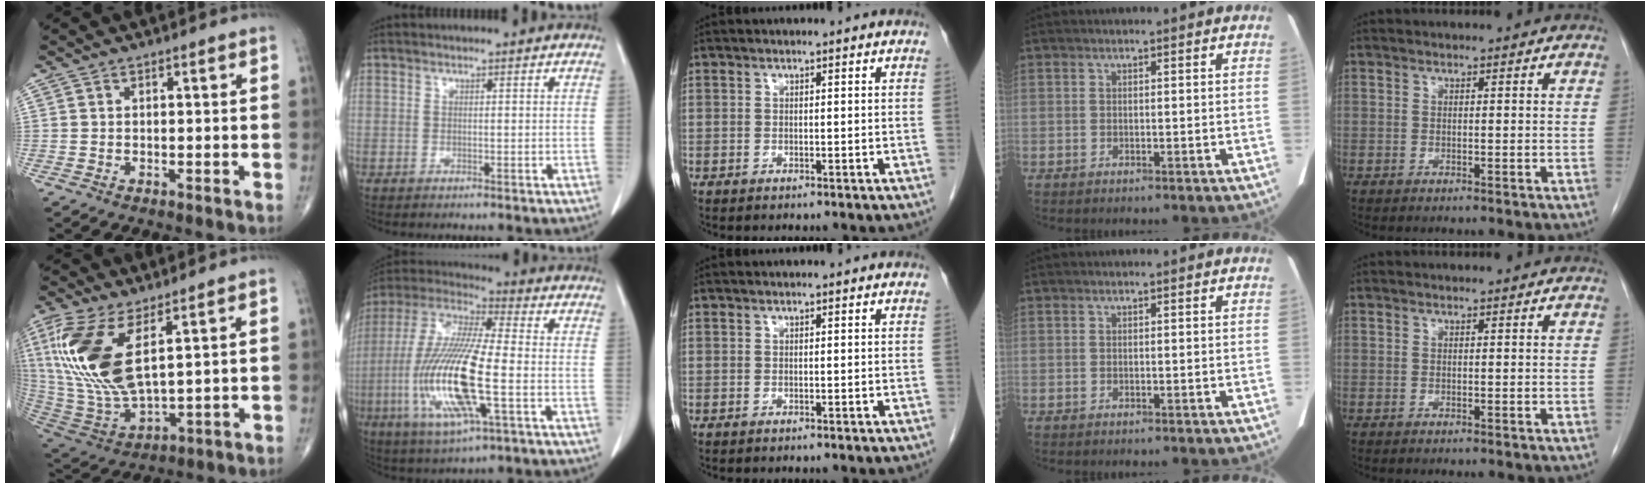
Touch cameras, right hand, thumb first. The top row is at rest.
{"thumb": {"total": 19.2, "force": [6.5, 7.8, 16.3], "torque": [-0.366, -0.033, 0.138]}, "index": {"total": 17.9, "force": [-3.8, 2.5, 17.3], "torque": [-0.370, -0.015, -0.070]}}